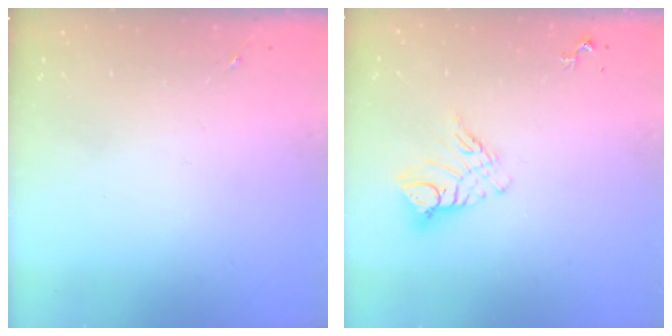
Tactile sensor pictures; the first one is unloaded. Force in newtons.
{"total": 9.8, "press": 9.7, "slide": 0.8}